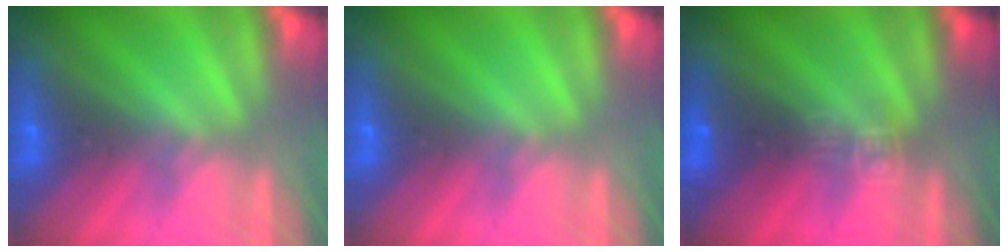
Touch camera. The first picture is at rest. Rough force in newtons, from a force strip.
{"total": 0.0}
{"total": 2.9}